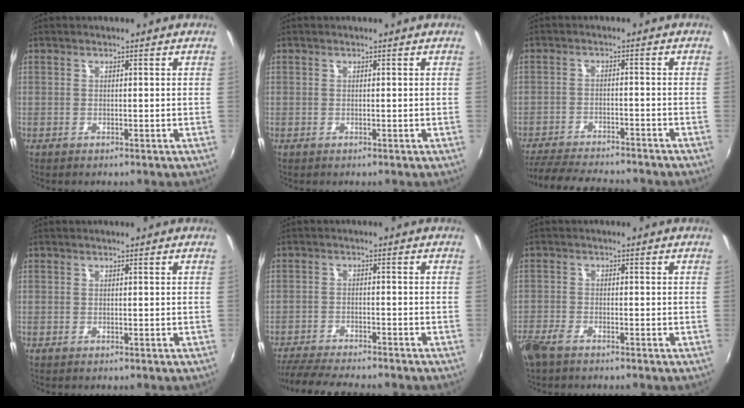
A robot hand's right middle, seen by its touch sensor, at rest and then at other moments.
{"total": 0.0}
{"total": 14.5, "force": [-12.9, 2.7, 6.1], "torque": [-0.133, -0.025, -0.196]}
{"total": 0.0}
{"total": 11.0, "force": [-9.9, 1.2, 4.6], "torque": [-0.112, -0.024, -0.161]}
{"total": 5.2, "force": [-4.0, 1.7, 2.9], "torque": [-0.079, -0.014, -0.080]}